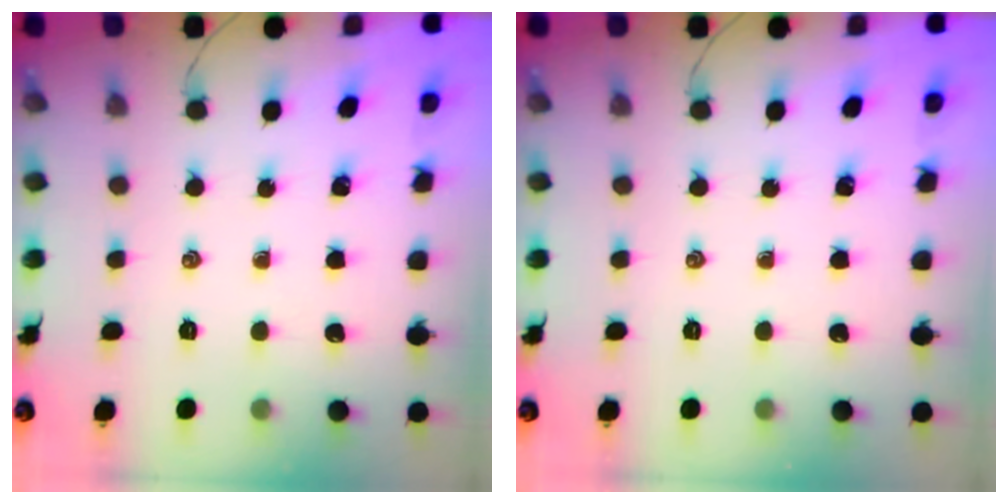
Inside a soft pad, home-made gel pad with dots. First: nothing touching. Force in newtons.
{"total": 0.0}